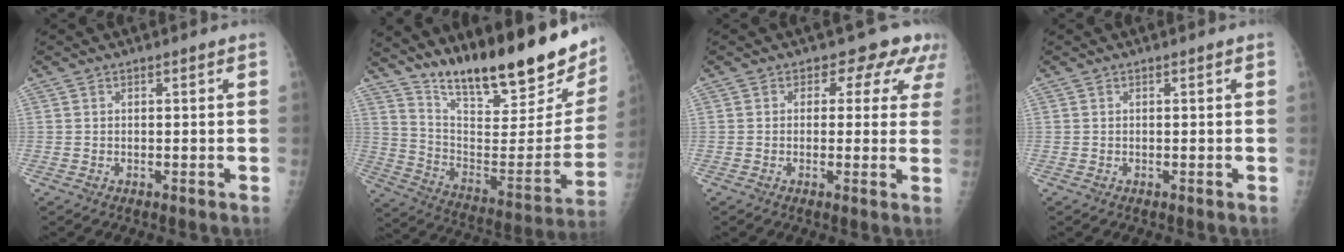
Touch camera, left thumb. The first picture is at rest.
{"total": 28.4, "force": [20.9, 7.5, 17.7], "torque": [-0.244, -0.094, 0.318]}
{"total": 6.5, "force": [4.2, 4.5, 2.2], "torque": [0.016, -0.011, 0.025]}
{"total": 0.0}